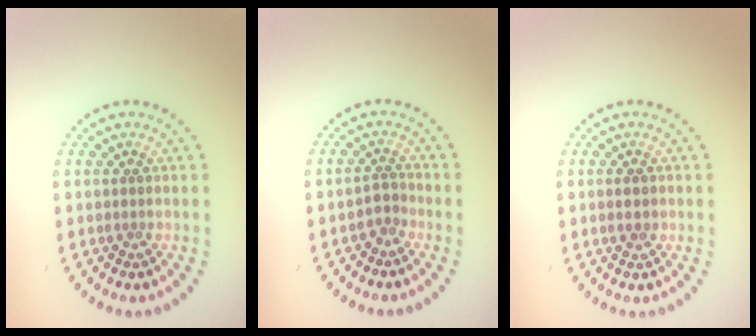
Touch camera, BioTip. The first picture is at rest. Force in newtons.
{"total": 1.4, "press": 1.1, "slide": 0.8}
{"total": 1.8, "press": 1.8, "slide": 0.1}